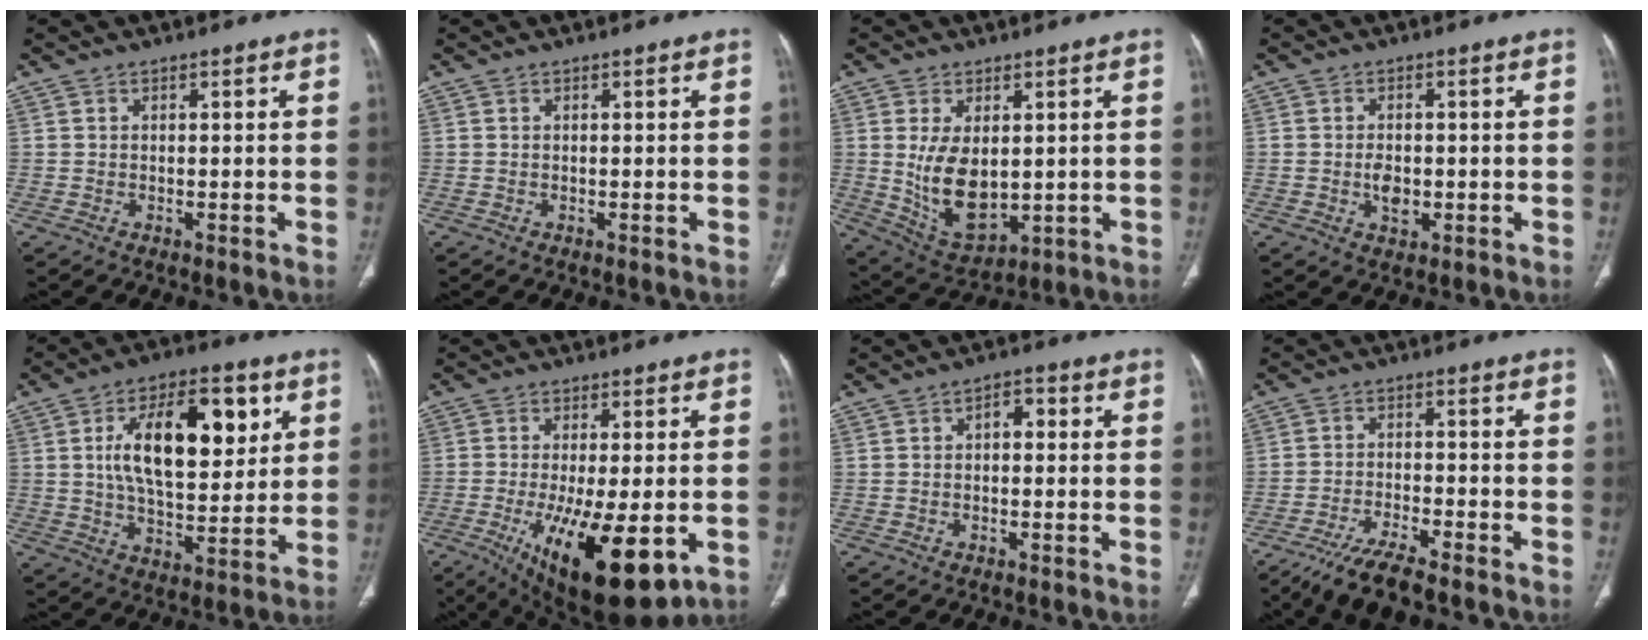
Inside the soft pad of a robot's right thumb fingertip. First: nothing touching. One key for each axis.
{"total": 0.0}
{"total": 11.8, "fx": 0.8, "fy": 6.8, "fz": 9.5, "tx": -0.157, "ty": -0.016, "tz": 0.039}
{"total": 4.9, "fx": -1.1, "fy": 3.4, "fz": 3.4, "tx": -0.041, "ty": 0.006, "tz": -0.016}
{"total": 19.1, "fx": 5.4, "fy": 9.5, "fz": 15.6, "tx": -0.216, "ty": -0.009, "tz": 0.090}
{"total": 18.2, "fx": -6.0, "fy": 6.4, "fz": 16.0, "tx": -0.251, "ty": -0.023, "tz": -0.075}
{"total": 3.2, "fx": 0.2, "fy": 2.0, "fz": 2.5, "tx": -0.027, "ty": 0.013, "tz": -0.003}
{"total": 8.2, "fx": -6.4, "fy": 1.7, "fz": 4.8, "tx": -0.095, "ty": 0.018, "tz": -0.116}